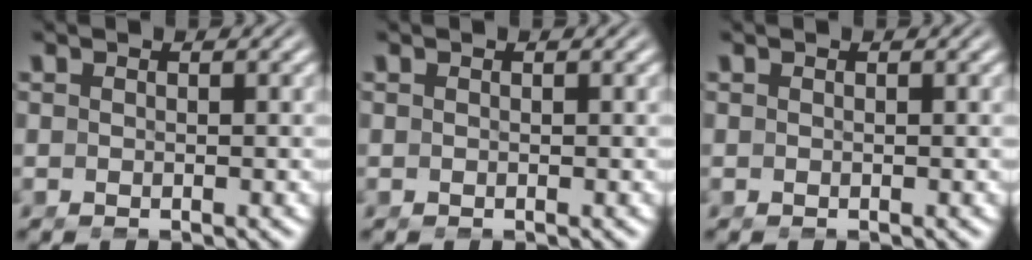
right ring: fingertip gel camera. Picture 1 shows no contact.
{"total": 0.0}
{"total": 0.0}